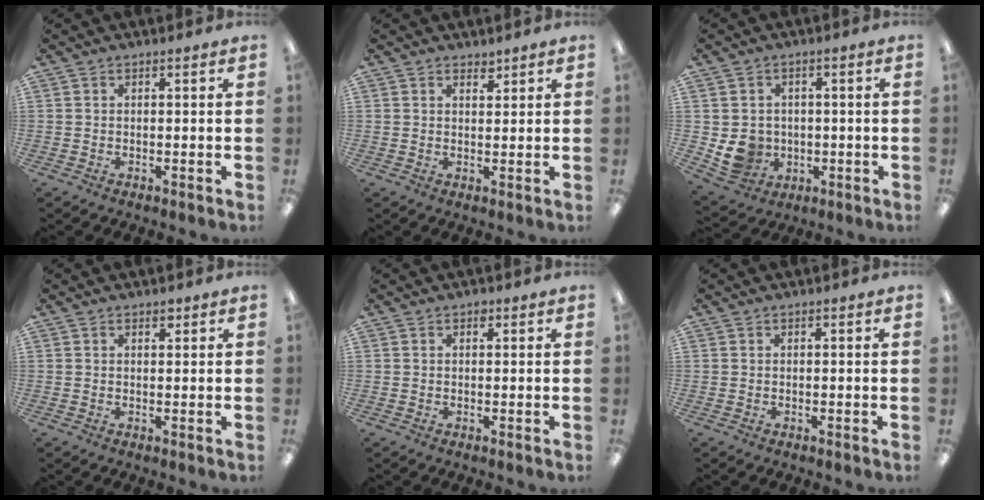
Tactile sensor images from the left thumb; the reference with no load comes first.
{"total": 2.0, "force": [1.7, 0.8, 0.4], "torque": [0.008, -0.010, 0.030]}
{"total": 7.5, "force": [-0.5, 7.1, 2.5], "torque": [-0.059, 0.003, 0.000]}
{"total": 1.3, "force": [1.0, 0.7, 0.5], "torque": [0.005, -0.005, 0.014]}
{"total": 1.0, "force": [0.6, 0.7, 0.4], "torque": [-0.002, 0.000, 0.009]}
{"total": 0.0}